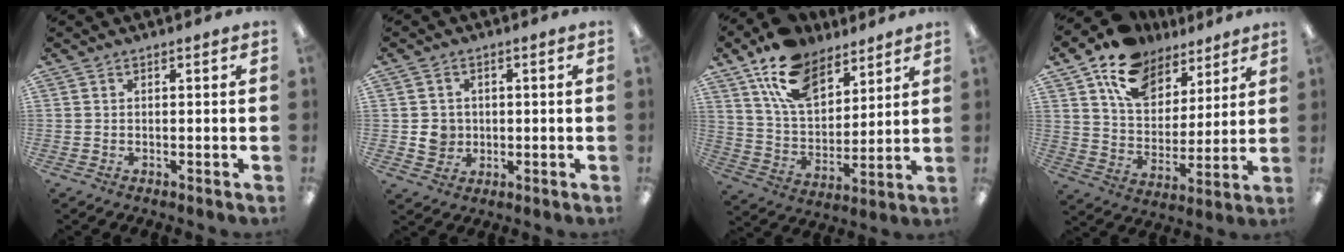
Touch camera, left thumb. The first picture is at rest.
{"total": 4.4, "force": [-0.2, 4.3, 1.2], "torque": [-0.011, 0.003, -0.004]}
{"total": 15.6, "force": [10.5, 8.5, 7.7], "torque": [-0.151, -0.040, 0.197]}
{"total": 14.9, "force": [9.9, 9.4, 5.9], "torque": [-0.112, -0.048, 0.187]}